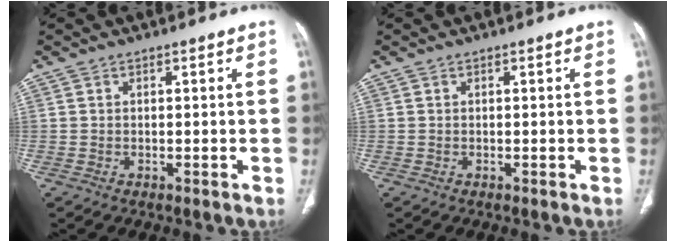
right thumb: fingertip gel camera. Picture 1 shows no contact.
{"total": 0.0}